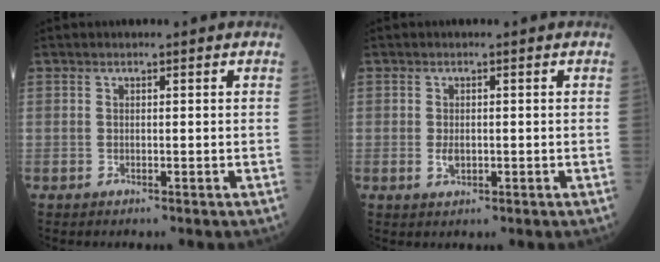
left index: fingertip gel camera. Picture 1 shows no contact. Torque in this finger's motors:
{"motor_torque": [0.31, 0.13, 0.04, 0.01]}